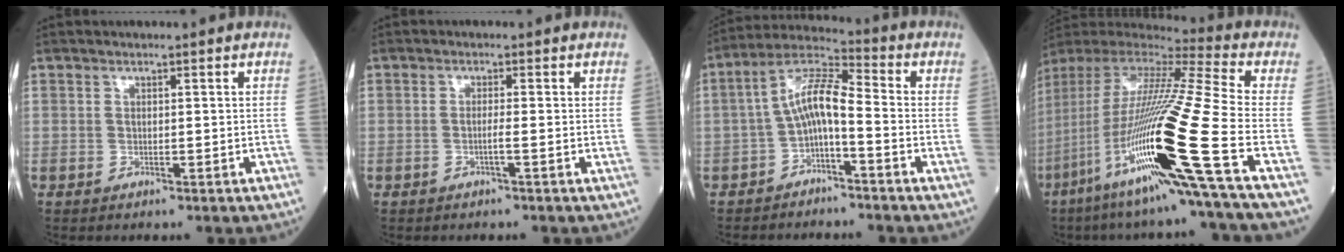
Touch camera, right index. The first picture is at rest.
{"total": 1.3, "force": [-0.5, -0.2, 1.2], "torque": [-0.023, 0.000, -0.012]}
{"total": 7.5, "force": [-1.9, 1.9, 7.0], "torque": [-0.135, 0.031, -0.040]}
{"total": 28.3, "force": [-10.3, -0.4, 26.4], "torque": [-0.502, -0.050, -0.198]}